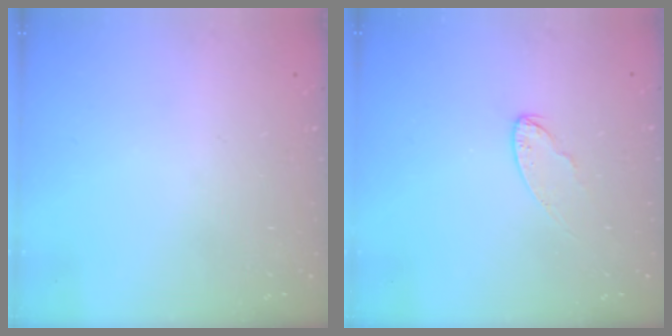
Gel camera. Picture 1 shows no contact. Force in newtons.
{"total": 5.9, "press": 5.8, "slide": 0.6}